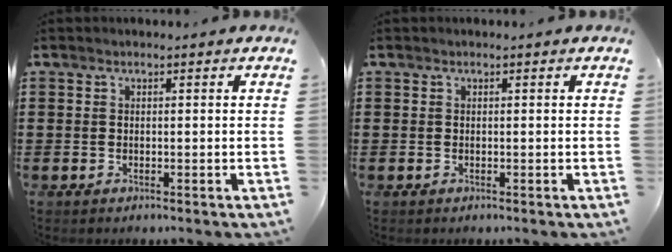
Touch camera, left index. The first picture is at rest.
{"total": 0.0}